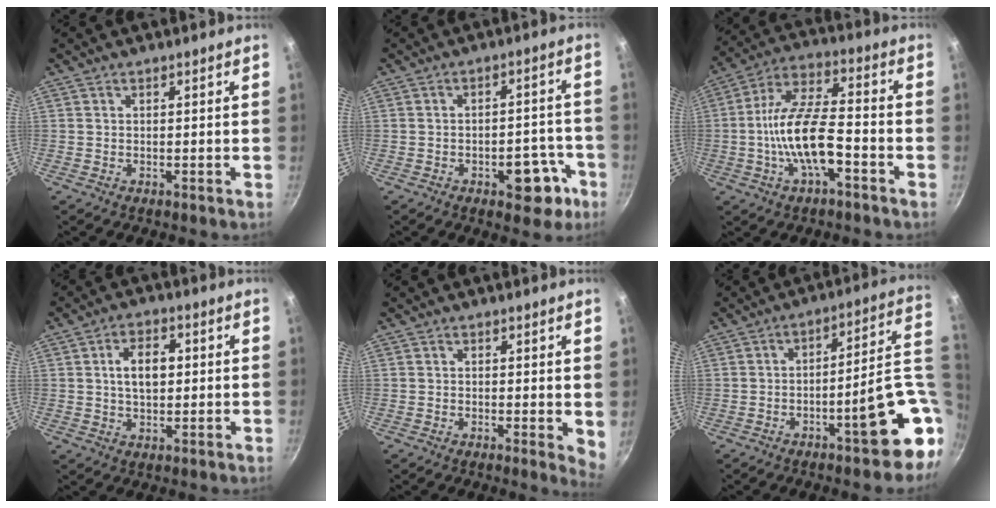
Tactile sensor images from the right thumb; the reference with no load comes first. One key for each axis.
{"total": 8.8, "fx": -4.2, "fy": 4.7, "fz": 6.2, "tx": -0.040, "ty": 0.036, "tz": -0.046}
{"total": 13.8, "fx": -4.3, "fy": 5.2, "fz": 12.1, "tx": -0.221, "ty": 0.038, "tz": -0.090}
{"total": 7.0, "fx": 0.9, "fy": 4.3, "fz": 5.4, "tx": -0.075, "ty": 0.009, "tz": 0.013}
{"total": 3.2, "fx": 0.3, "fy": 1.3, "fz": 2.9, "tx": -0.030, "ty": -0.007, "tz": 0.001}
{"total": 16.2, "fx": -3.6, "fy": 4.7, "fz": 15.1, "tx": -0.165, "ty": 0.033, "tz": -0.045}